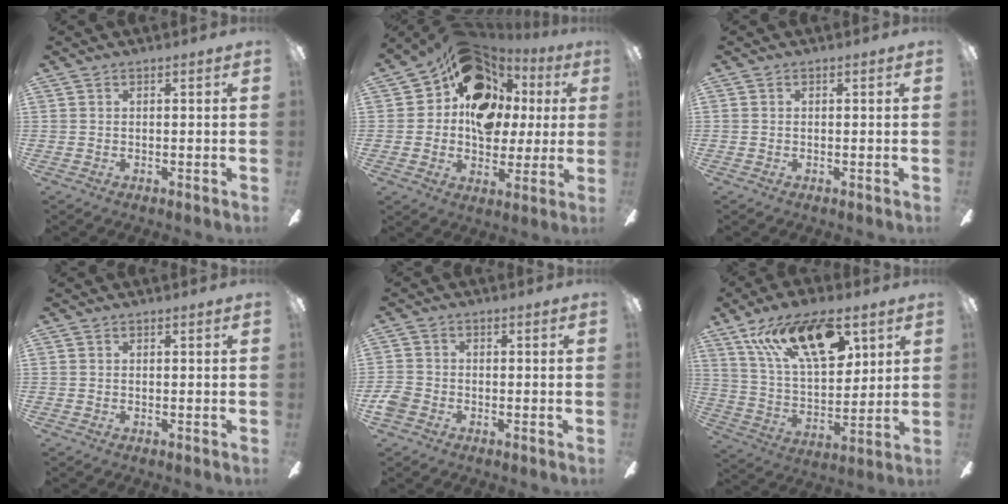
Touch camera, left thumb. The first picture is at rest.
{"total": 19.5, "force": [5.7, 14.9, 11.2], "torque": [-0.172, -0.010, 0.110]}
{"total": 0.0}
{"total": 0.0}
{"total": 4.1, "force": [-2.1, 3.0, 1.7], "torque": [-0.036, 0.013, -0.041]}
{"total": 20.6, "force": [11.6, 9.7, 14.0], "torque": [-0.249, -0.041, 0.199]}